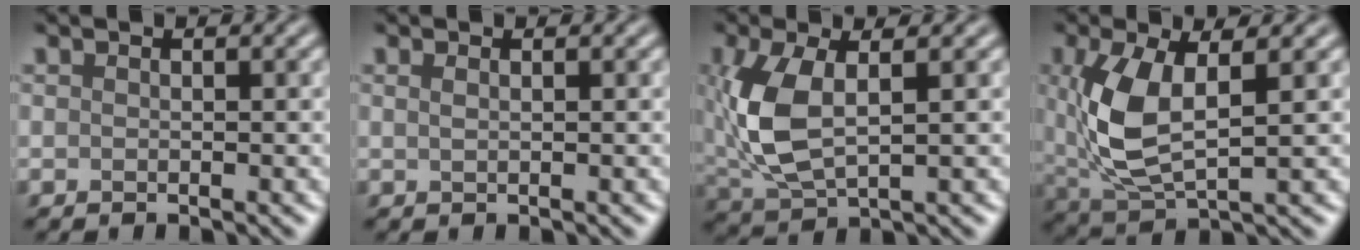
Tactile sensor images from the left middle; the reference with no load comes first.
{"total": 0.8, "force": [0.4, 0.3, 0.5], "torque": [-0.011, -0.001, 0.006]}
{"total": 6.6, "force": [0.8, 3.3, 5.7], "torque": [-0.145, 0.001, 0.019]}
{"total": 7.1, "force": [1.1, 3.3, 6.2], "torque": [-0.150, -0.008, 0.027]}